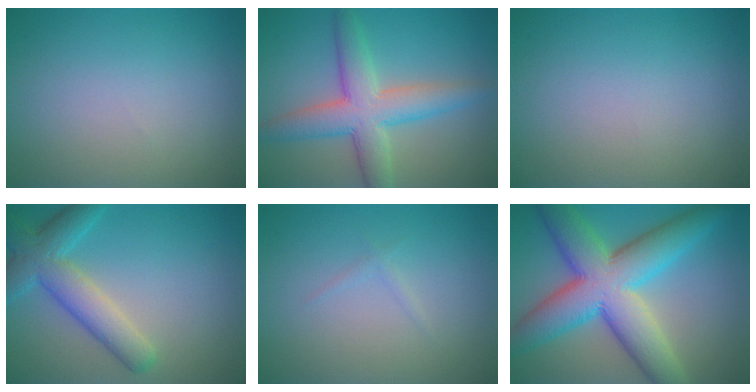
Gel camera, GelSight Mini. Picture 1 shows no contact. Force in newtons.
{"total": 6.4, "press": 6.4, "slide": 0.2}
{"total": 0.0}
{"total": 5.6, "press": 5.6, "slide": 0.2}
{"total": 0.6, "press": 0.6, "slide": 0.0}
{"total": 11.8, "press": 11.8, "slide": 0.3}